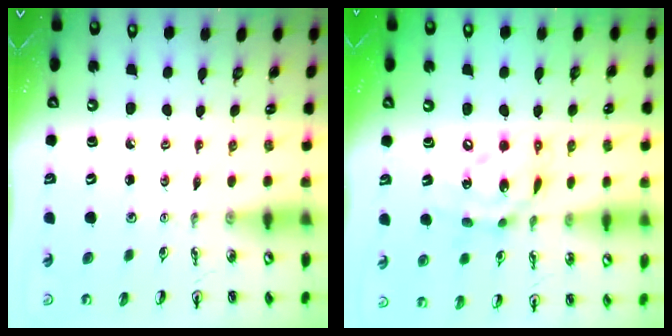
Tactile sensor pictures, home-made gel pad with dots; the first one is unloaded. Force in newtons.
{"total": 13.8, "press": 13.8, "slide": 1.2}